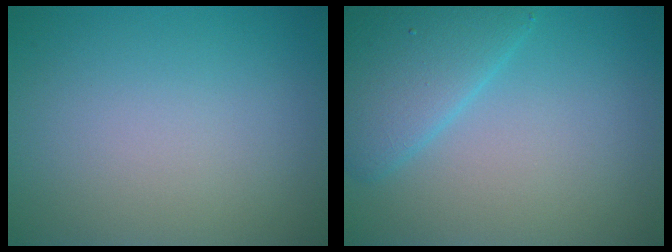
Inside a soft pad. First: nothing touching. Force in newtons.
{"total": 4.5, "press": 4.5, "slide": 0.2}